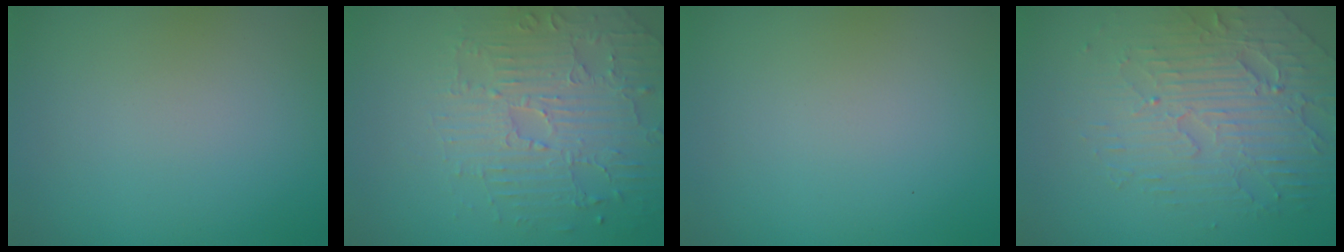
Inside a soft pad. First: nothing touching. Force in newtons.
{"total": 4.6, "press": 3.7, "slide": 2.7}
{"total": 0.0}
{"total": 5.0, "press": 4.2, "slide": 2.8}